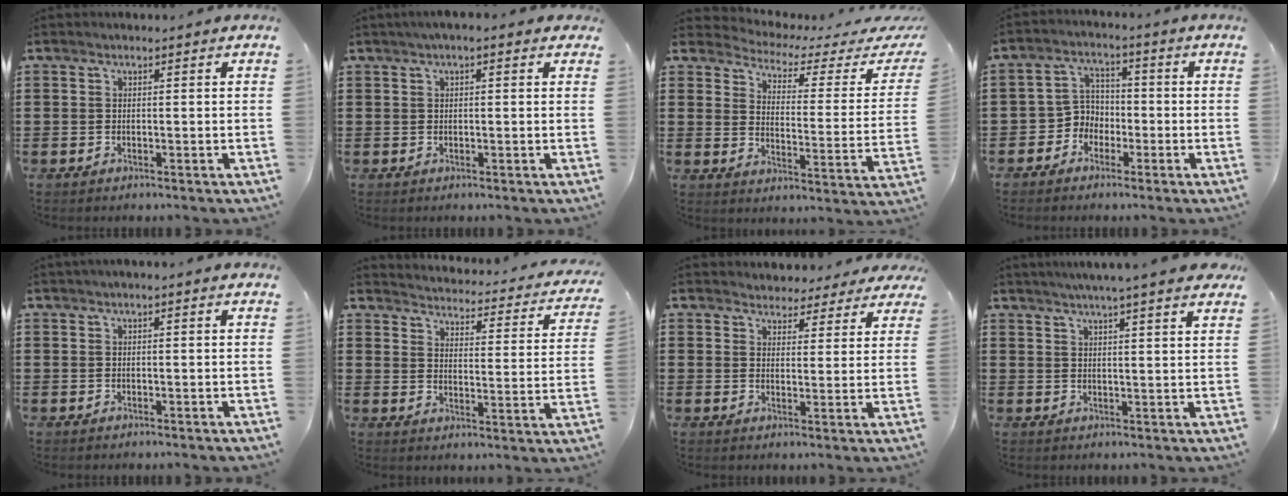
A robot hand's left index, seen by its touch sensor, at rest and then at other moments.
{"total": 1.6, "force": [0.7, 0.3, 1.4], "torque": [-0.029, 0.004, 0.011]}
{"total": 2.8, "force": [2.4, 0.8, 1.1], "torque": [-0.043, -0.021, 0.031]}
{"total": 4.4, "force": [-2.5, 3.6, 0.8], "torque": [-0.037, 0.005, -0.057]}
{"total": 0.7, "force": [0.2, 0.0, 0.7], "torque": [-0.011, 0.000, 0.004]}
{"total": 2.8, "force": [2.8, -0.3, 0.2], "torque": [-0.018, -0.035, 0.037]}
{"total": 3.9, "force": [3.7, 1.3, 0.1], "torque": [-0.020, -0.008, 0.069]}
{"total": 4.1, "force": [3.5, -0.6, 1.9], "torque": [-0.048, -0.008, 0.061]}